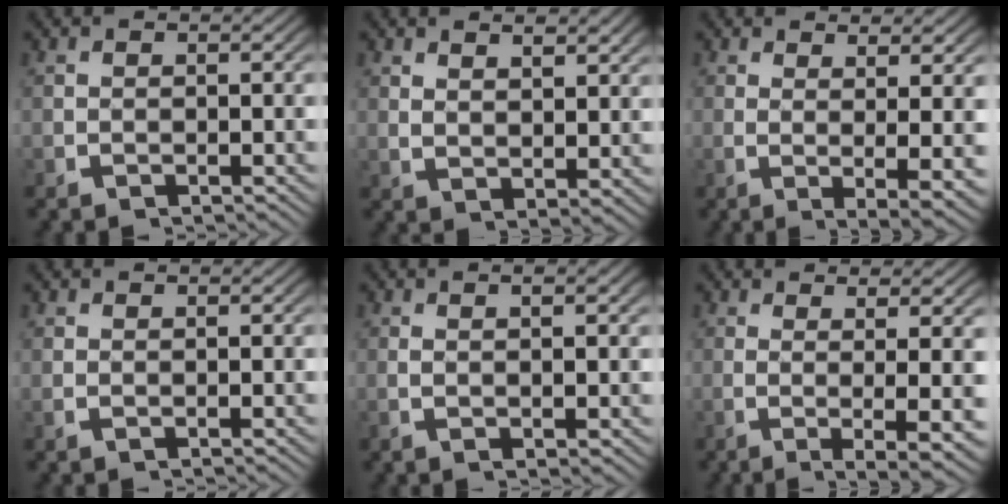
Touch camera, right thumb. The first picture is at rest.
{"total": 2.6, "force": [2.1, 0.5, 1.4], "torque": [-0.026, -0.006, 0.047]}
{"total": 6.0, "force": [-0.3, 1.4, 5.8], "torque": [-0.092, -0.022, 0.009]}
{"total": 0.7, "force": [0.5, -0.1, 0.5], "torque": [-0.013, -0.002, 0.013]}
{"total": 2.4, "force": [0.6, 0.1, 2.3], "torque": [-0.044, -0.003, 0.017]}
{"total": 6.9, "force": [-1.4, 1.4, 6.6], "torque": [-0.104, -0.019, -0.009]}